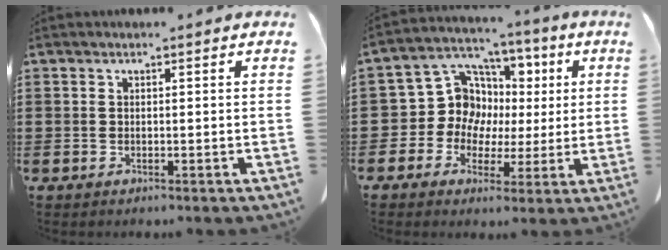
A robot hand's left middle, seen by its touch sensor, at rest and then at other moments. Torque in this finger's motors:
{"motor_torque": [-0.08, 0.28, 0.34, 0.03]}